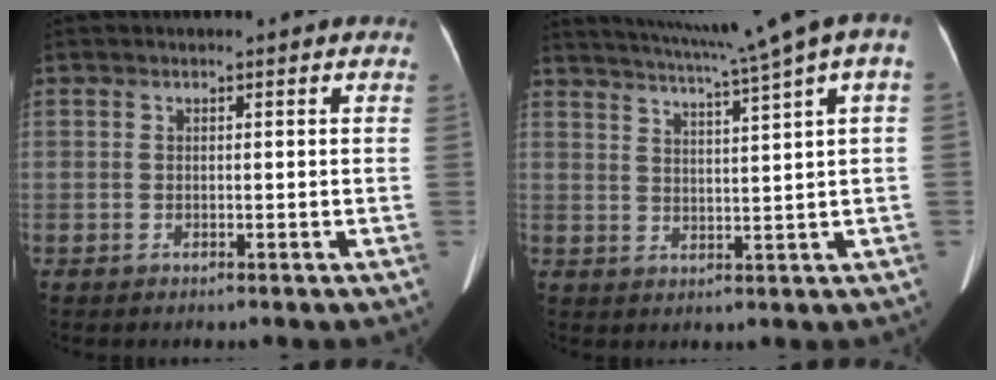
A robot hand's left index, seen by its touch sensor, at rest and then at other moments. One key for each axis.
{"total": 12.6, "fx": 8.8, "fy": -1.5, "fz": 8.8, "tx": -0.143, "ty": 0.011, "tz": 0.117}